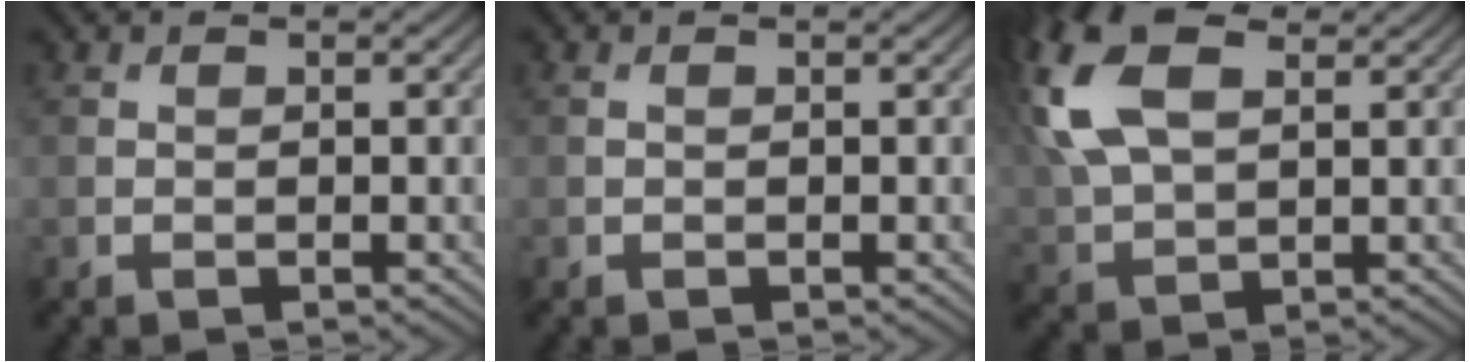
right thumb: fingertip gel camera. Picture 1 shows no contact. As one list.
[{"total": 0.0}, {"total": 13.0, "force": [5.2, 7.0, 9.7], "torque": [-0.263, 0.025, 0.100]}]